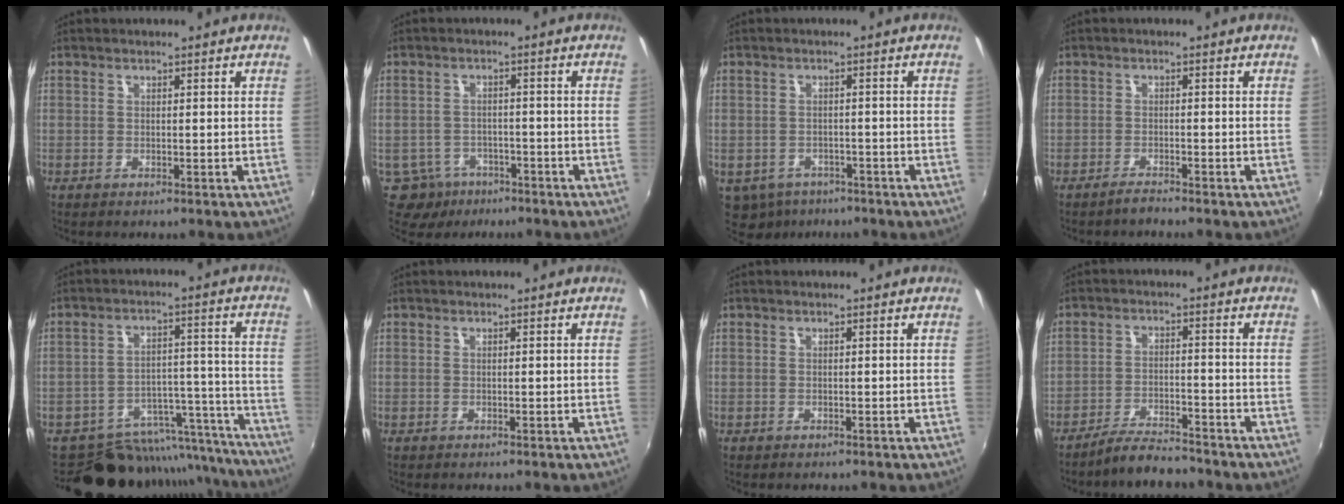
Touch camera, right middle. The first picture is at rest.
{"total": 6.6, "force": [-4.1, 5.0, 1.4], "torque": [-0.046, 0.003, -0.059]}
{"total": 8.4, "force": [-5.4, 5.6, 3.1], "torque": [-0.086, -0.024, -0.075]}
{"total": 1.6, "force": [-1.6, -0.1, 0.3], "torque": [-0.012, -0.004, -0.031]}
{"total": 19.1, "force": [-17.4, 7.2, 3.3], "torque": [-0.054, 0.056, -0.227]}
{"total": 0.0}
{"total": 0.0}
{"total": 6.5, "force": [-6.1, 0.9, 2.2], "torque": [-0.058, 0.002, -0.102]}